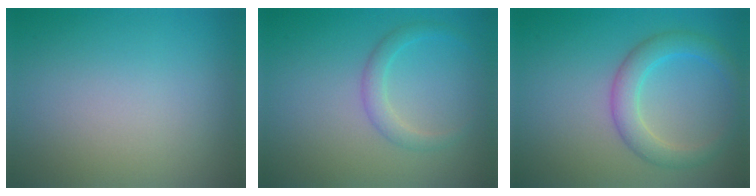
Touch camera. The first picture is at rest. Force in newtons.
{"total": 1.8, "press": 1.8, "slide": 0.0}
{"total": 3.6, "press": 3.6, "slide": 0.1}